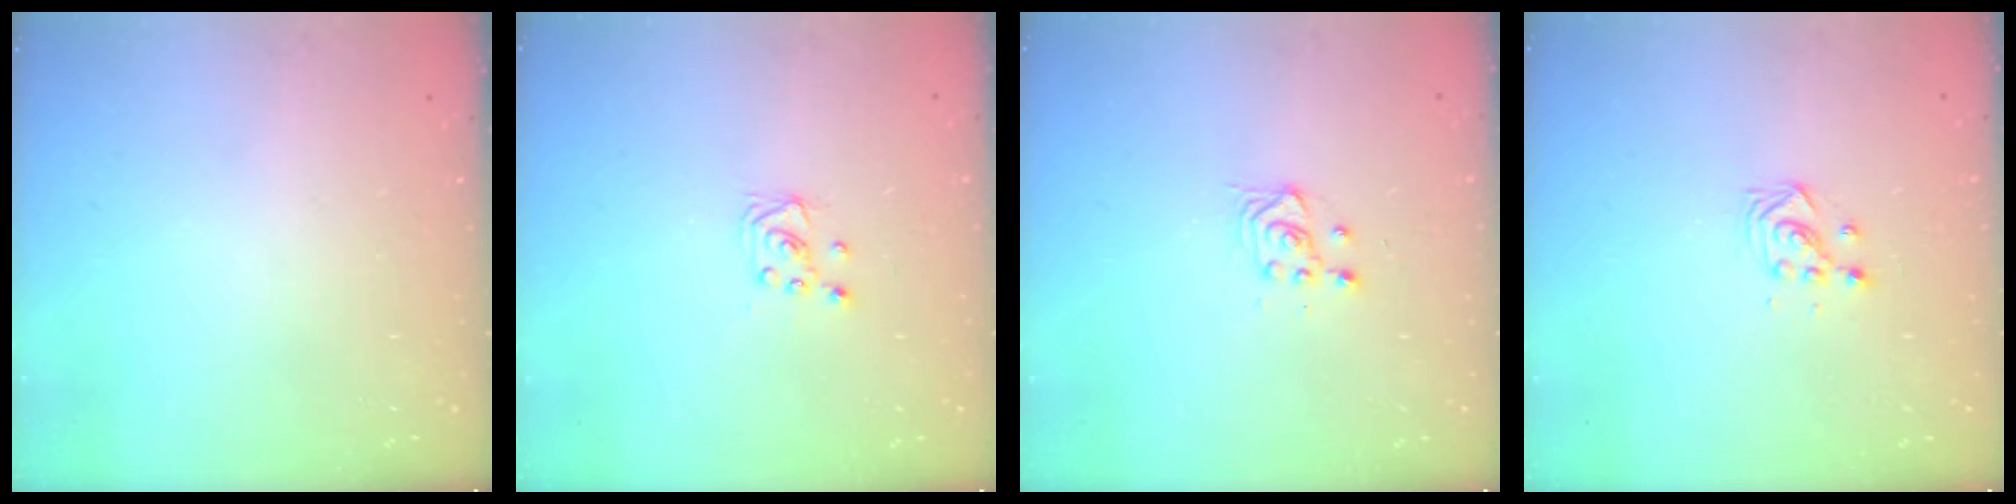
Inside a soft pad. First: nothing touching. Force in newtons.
{"total": 2.0, "press": 2.0, "slide": 0.2}
{"total": 3.6, "press": 3.3, "slide": 1.4}
{"total": 2.9, "press": 2.9, "slide": 0.3}